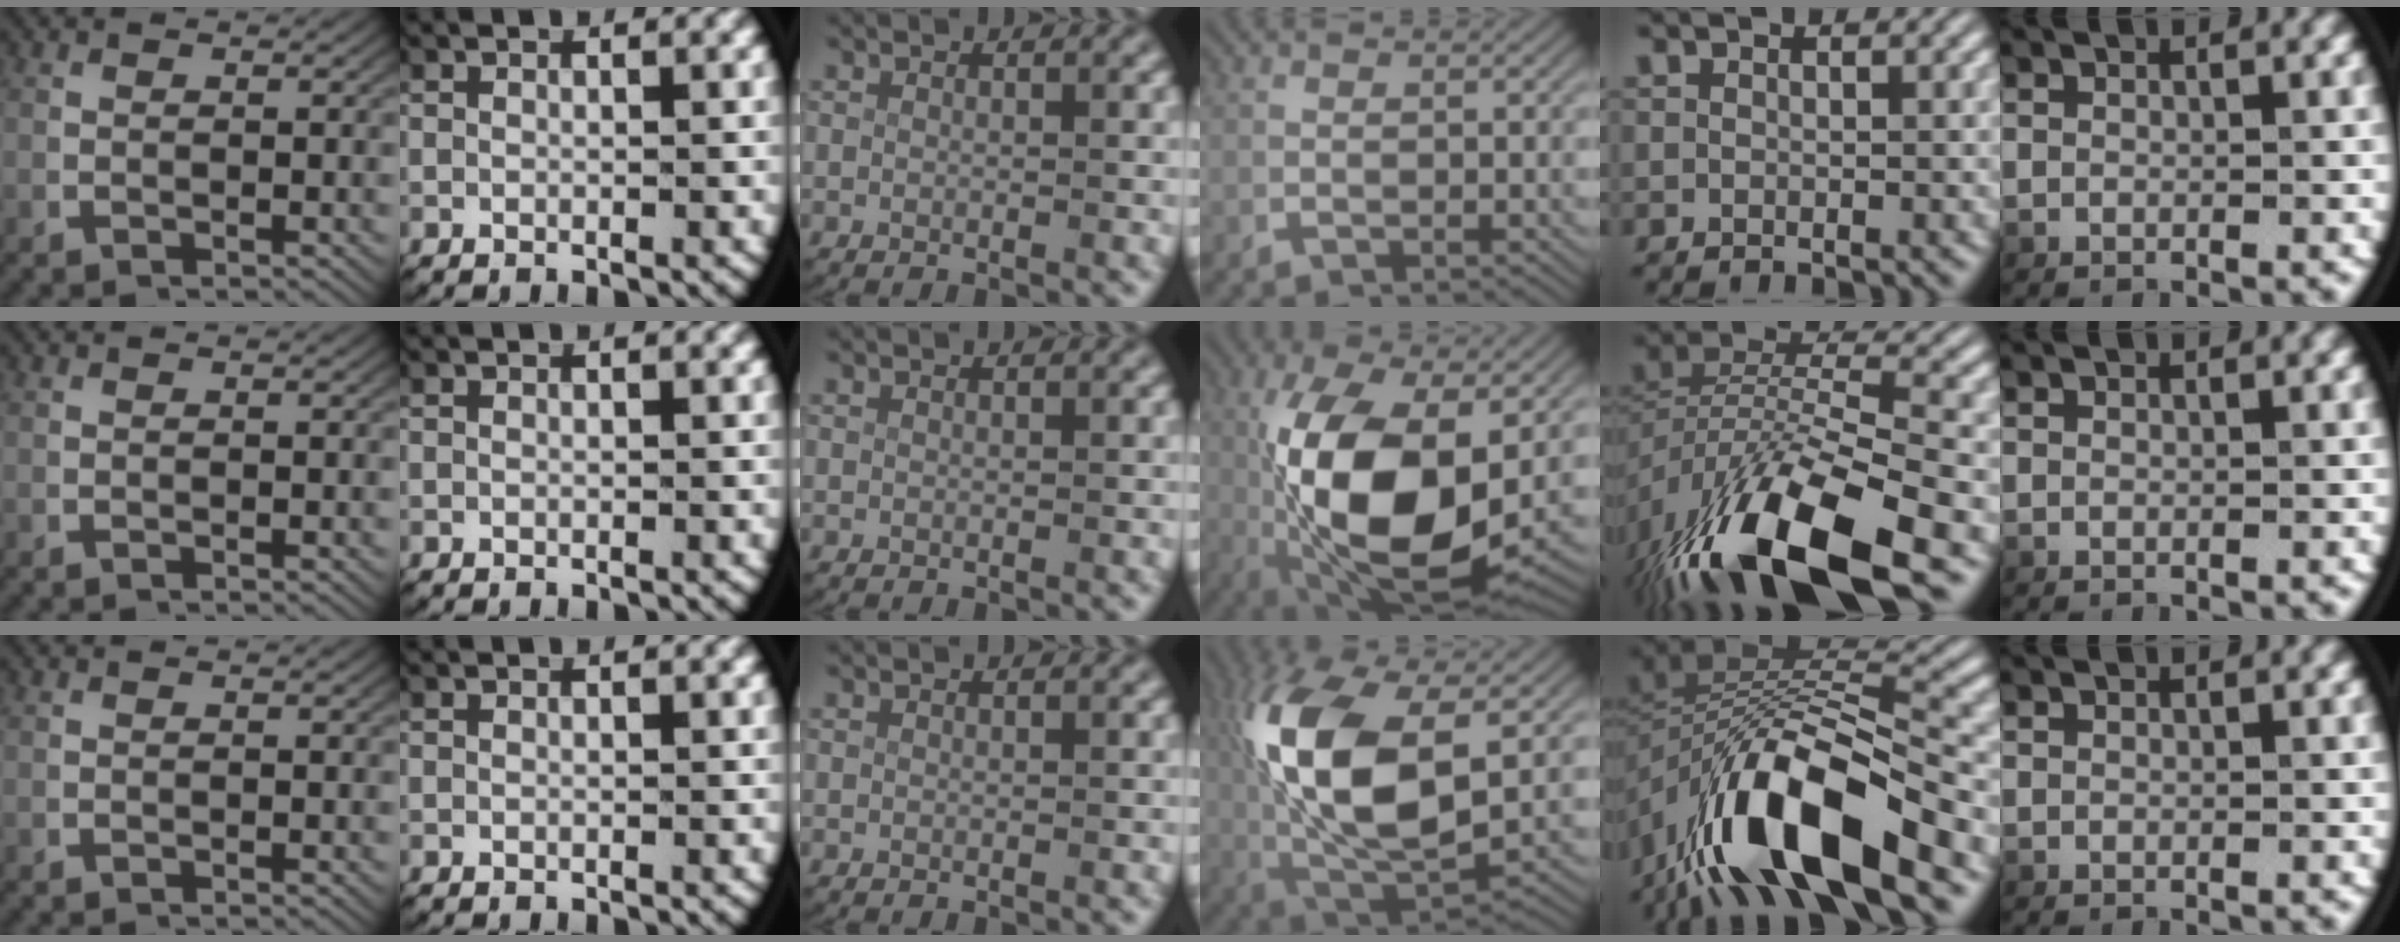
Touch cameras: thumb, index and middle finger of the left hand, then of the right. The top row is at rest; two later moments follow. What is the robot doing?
{"motion": "lift_and_place", "object": "scissors"}